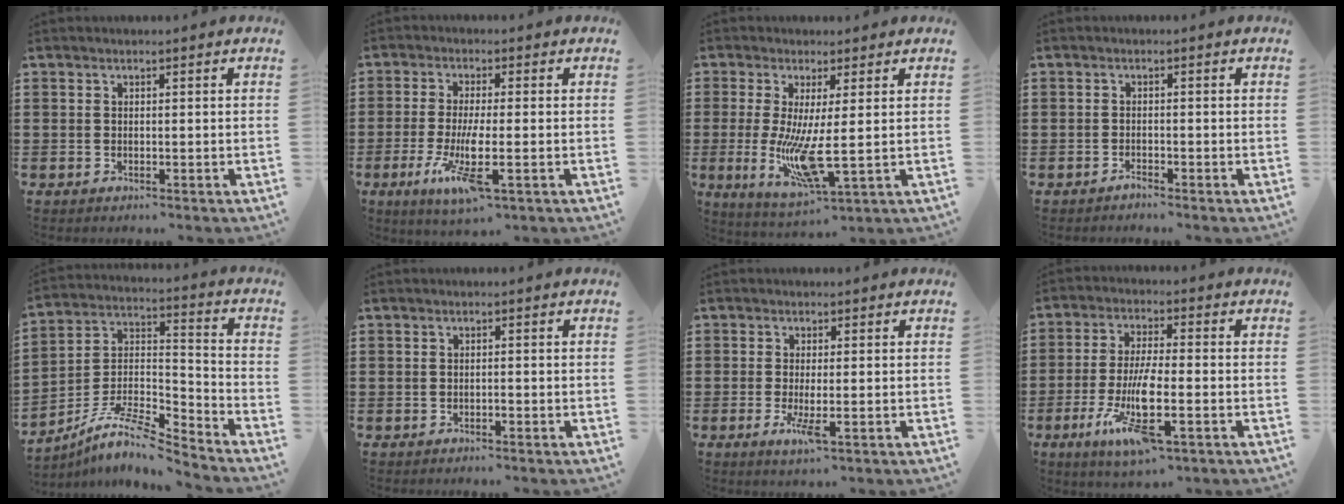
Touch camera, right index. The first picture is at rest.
{"total": 7.6, "force": [-2.7, 1.2, 7.0], "torque": [-0.155, -0.021, -0.052]}
{"total": 8.9, "force": [0.0, 1.6, 8.7], "torque": [-0.175, -0.027, 0.002]}
{"total": 1.2, "force": [-1.2, 0.1, 0.0], "torque": [-0.003, 0.003, -0.025]}
{"total": 8.8, "force": [-7.7, 1.7, 4.0], "torque": [-0.089, 0.006, -0.157]}
{"total": 0.6, "force": [-0.3, 0.0, 0.5], "torque": [-0.010, -0.004, -0.005]}
{"total": 3.4, "force": [-1.2, 0.5, 3.2], "torque": [-0.066, -0.015, -0.022]}
{"total": 10.4, "force": [-4.2, 2.3, 9.2], "torque": [-0.195, -0.010, -0.079]}